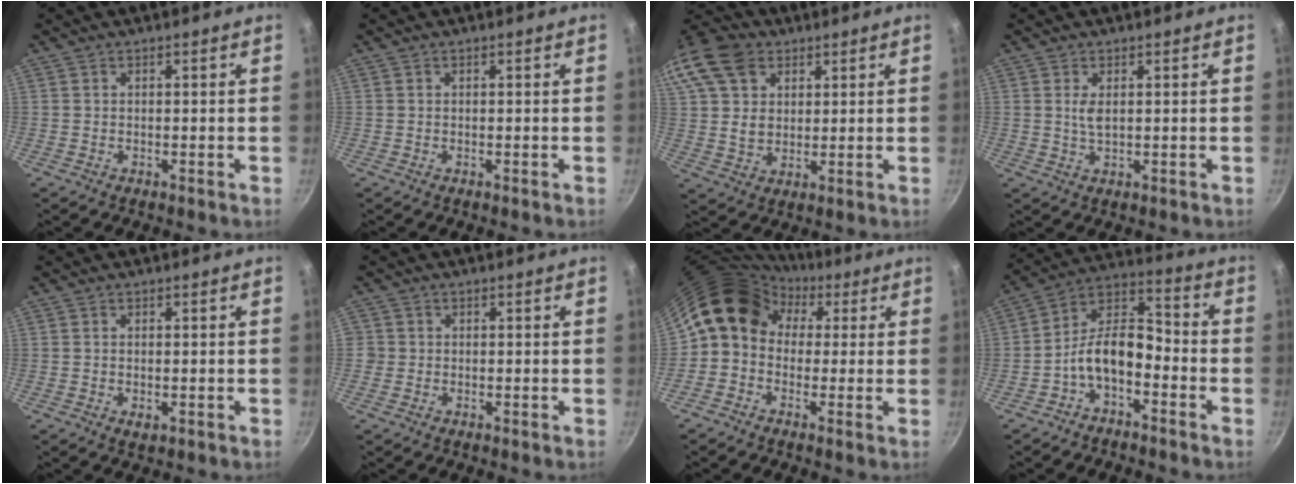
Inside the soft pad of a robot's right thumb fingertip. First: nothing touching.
{"total": 0.0}
{"total": 19.8, "force": [8.5, 14.5, 10.3], "torque": [-0.227, 0.017, 0.154]}
{"total": 2.5, "force": [0.6, 1.1, 2.2], "torque": [-0.040, -0.006, 0.013]}
{"total": 1.7, "force": [-0.3, 0.9, 1.4], "torque": [-0.023, -0.004, -0.003]}
{"total": 1.5, "force": [-0.3, 1.5, 0.2], "torque": [0.003, 0.006, -0.007]}
{"total": 11.3, "force": [2.8, 9.1, 6.1], "torque": [-0.083, 0.027, 0.022]}
{"total": 10.3, "force": [-4.4, 5.6, 7.4], "torque": [-0.120, 0.066, -0.093]}